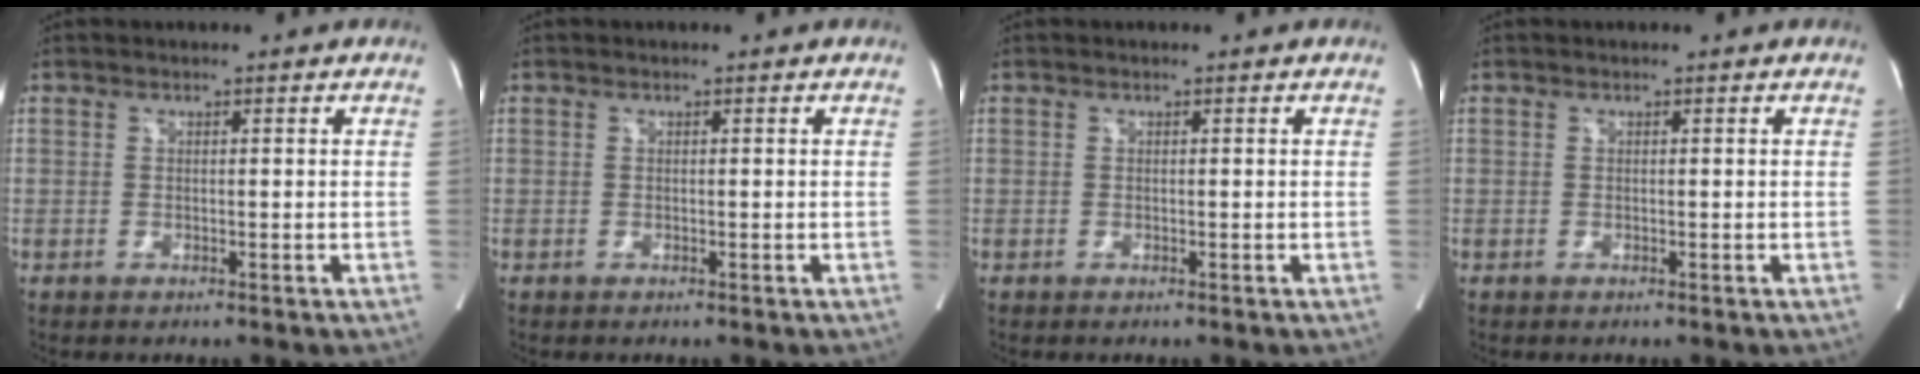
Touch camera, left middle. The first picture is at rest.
{"total": 0.0}
{"total": 0.0}
{"total": 0.0}